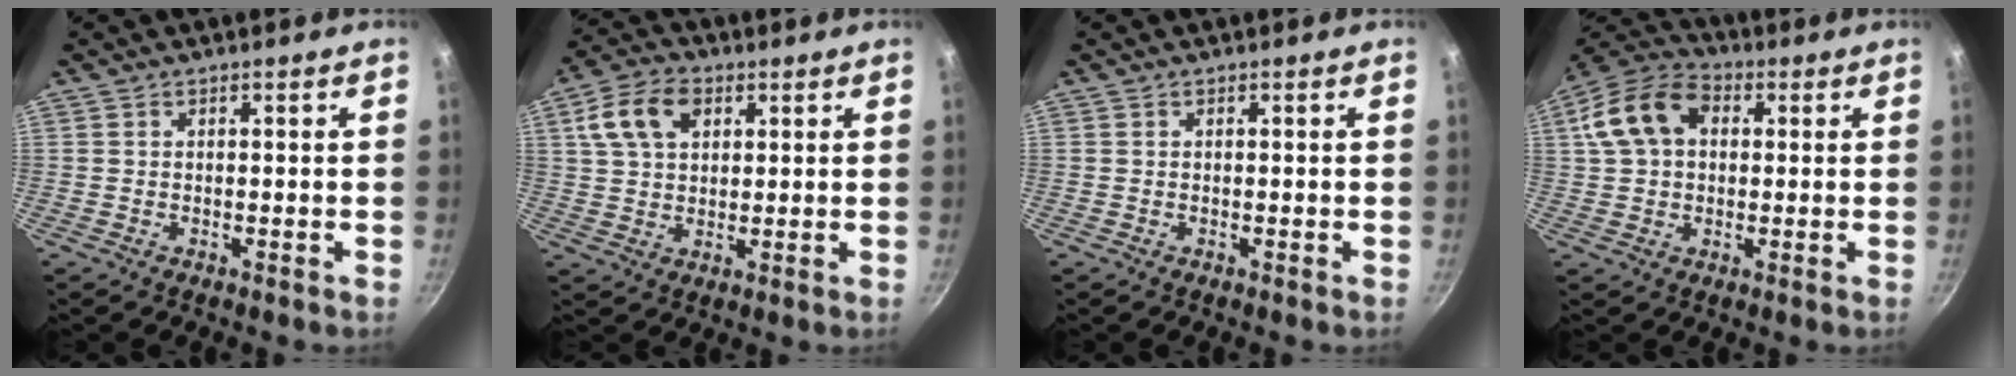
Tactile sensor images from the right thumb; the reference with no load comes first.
{"total": 9.9, "force": [3.6, 6.6, 6.5], "torque": [-0.110, 0.005, 0.062]}
{"total": 0.0}
{"total": 12.6, "force": [2.7, 8.9, 8.5], "torque": [-0.152, 0.026, 0.039]}